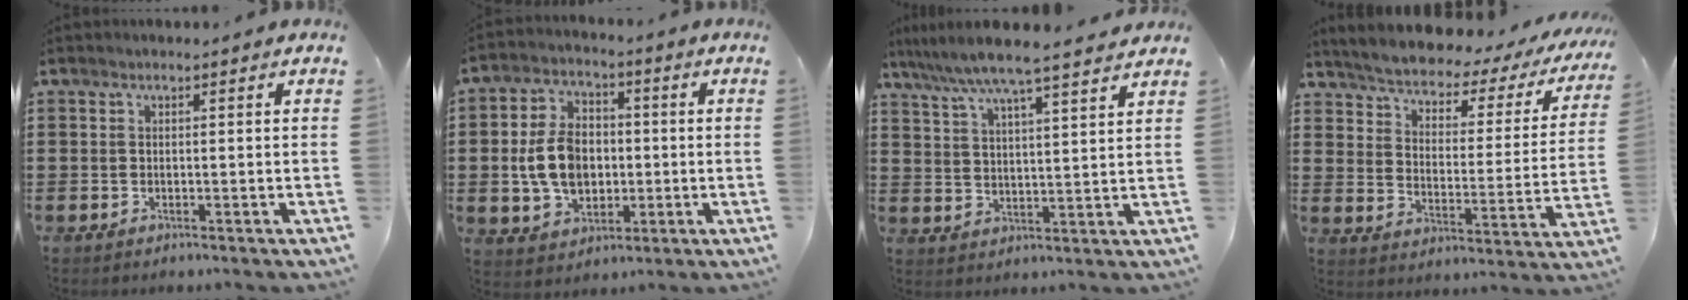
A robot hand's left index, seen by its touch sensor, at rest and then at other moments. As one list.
[{"total": 9.3, "force": [-0.5, 6.6, 6.5], "torque": [-0.144, 0.008, -0.012]}, {"total": 6.3, "force": [5.7, -0.6, 2.7], "torque": [-0.075, -0.032, 0.097]}, {"total": 3.4, "force": [3.2, 0.4, 1.1], "torque": [-0.043, -0.032, 0.043]}]